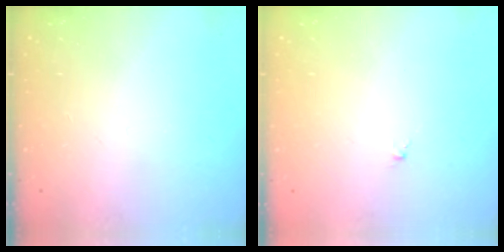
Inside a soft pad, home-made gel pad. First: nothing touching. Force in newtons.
{"total": 0.0}